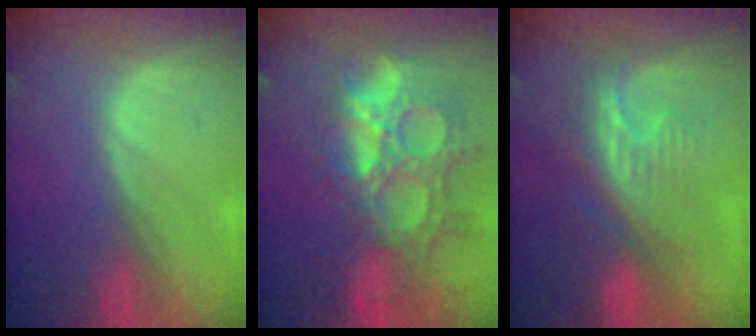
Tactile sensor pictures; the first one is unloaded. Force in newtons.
{"total": 14.8, "press": 12.3, "slide": 8.2}
{"total": 7.6, "press": 7.4, "slide": 1.7}